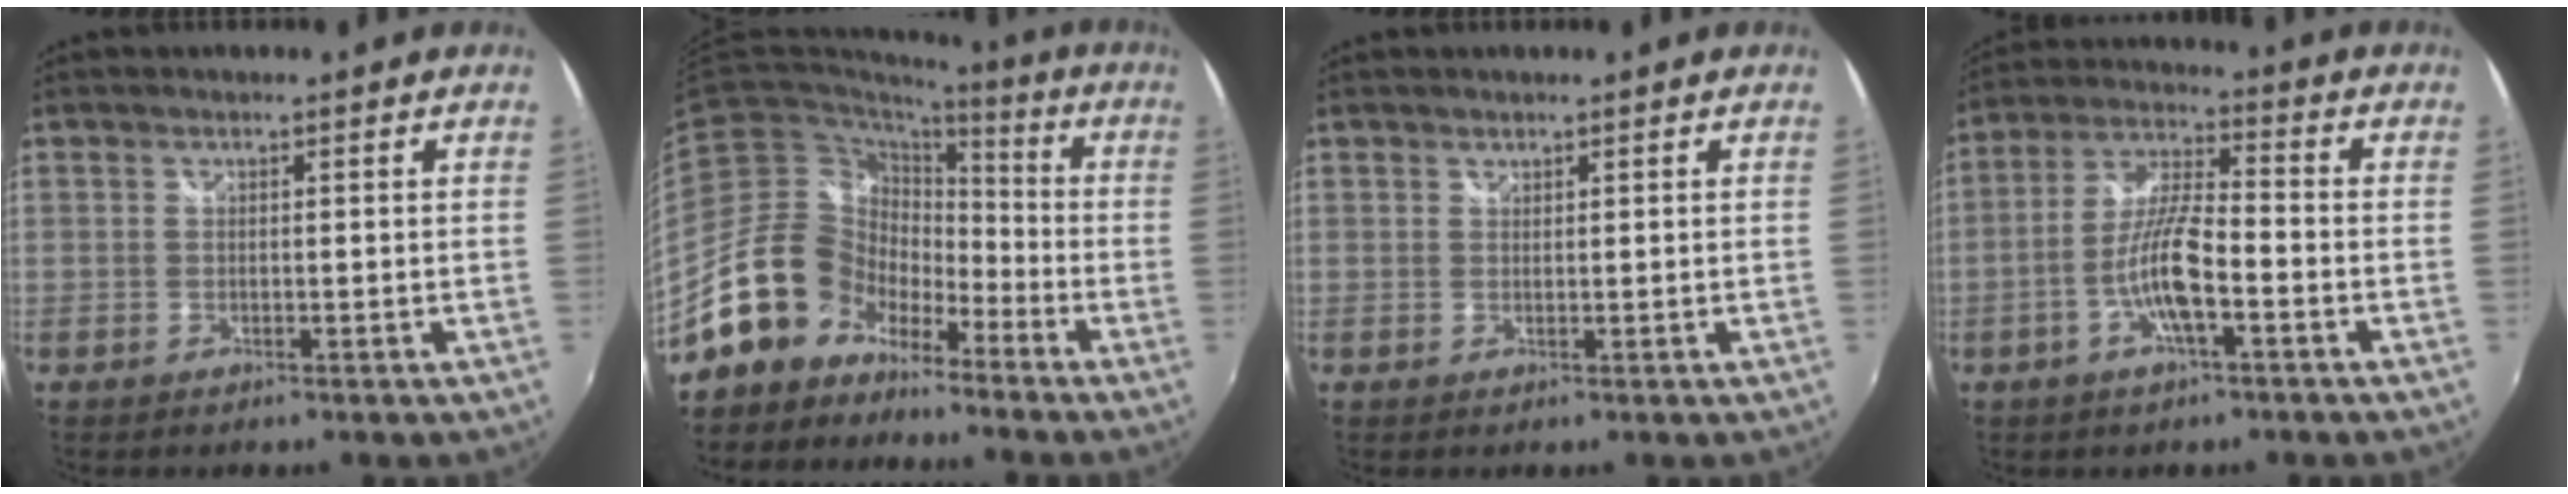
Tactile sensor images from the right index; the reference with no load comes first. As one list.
[{"total": 14.7, "force": [-10.1, 10.0, 3.9], "torque": [-0.087, 0.032, -0.184]}, {"total": 0.5, "force": [0.5, 0.2, 0.0], "torque": [0.002, 0.000, 0.009]}, {"total": 9.7, "force": [-3.8, 2.0, 8.7], "torque": [-0.181, 0.003, -0.072]}]